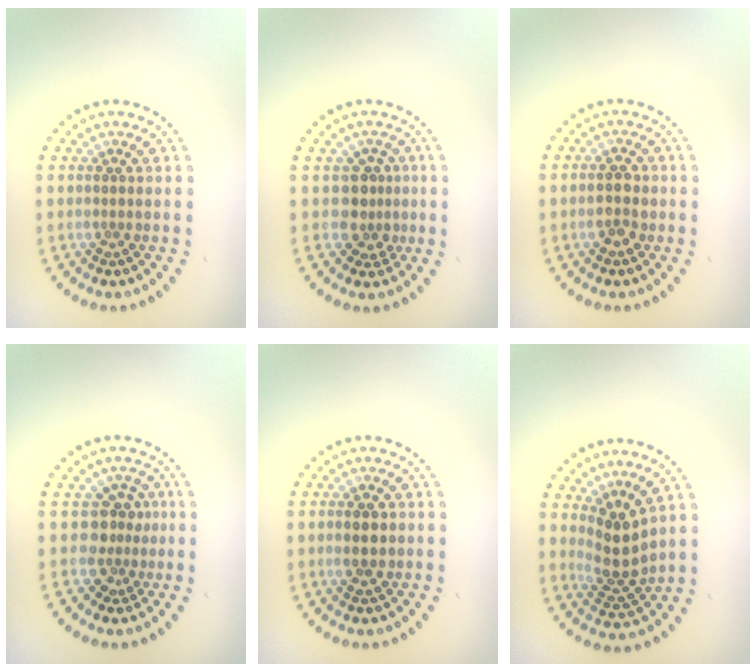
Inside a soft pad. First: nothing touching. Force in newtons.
{"total": 2.5, "press": 1.9, "slide": 1.6}
{"total": 2.2, "press": 2.2, "slide": 0.4}
{"total": 2.8, "press": 1.9, "slide": 2.0}
{"total": 2.2, "press": 2.2, "slide": 0.2}
{"total": 3.5, "press": 2.9, "slide": 1.8}